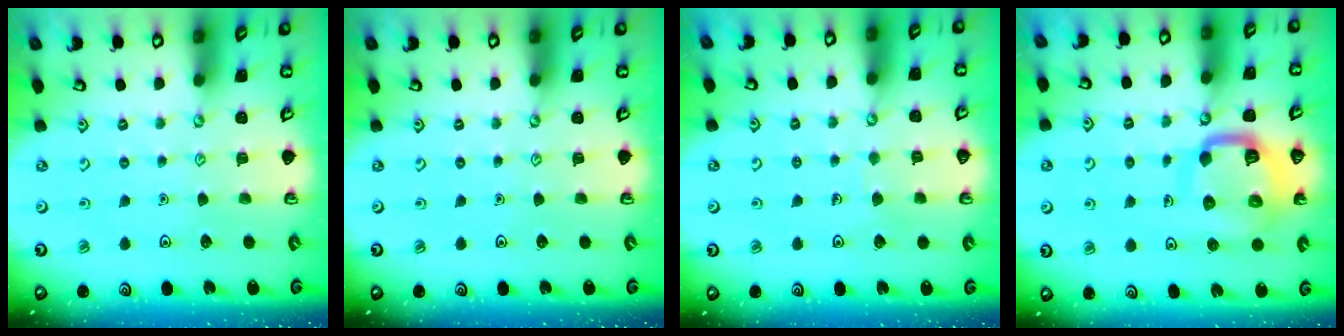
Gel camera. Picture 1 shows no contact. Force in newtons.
{"total": 0.0}
{"total": 2.3, "press": 2.3, "slide": 0.1}
{"total": 11.4, "press": 11.4, "slide": 1.2}